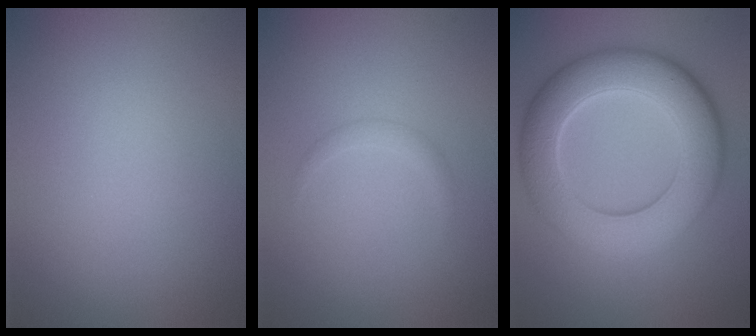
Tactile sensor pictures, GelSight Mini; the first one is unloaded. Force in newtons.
{"total": 0.9, "press": 0.9, "slide": 0.0}
{"total": 9.2, "press": 9.1, "slide": 0.6}